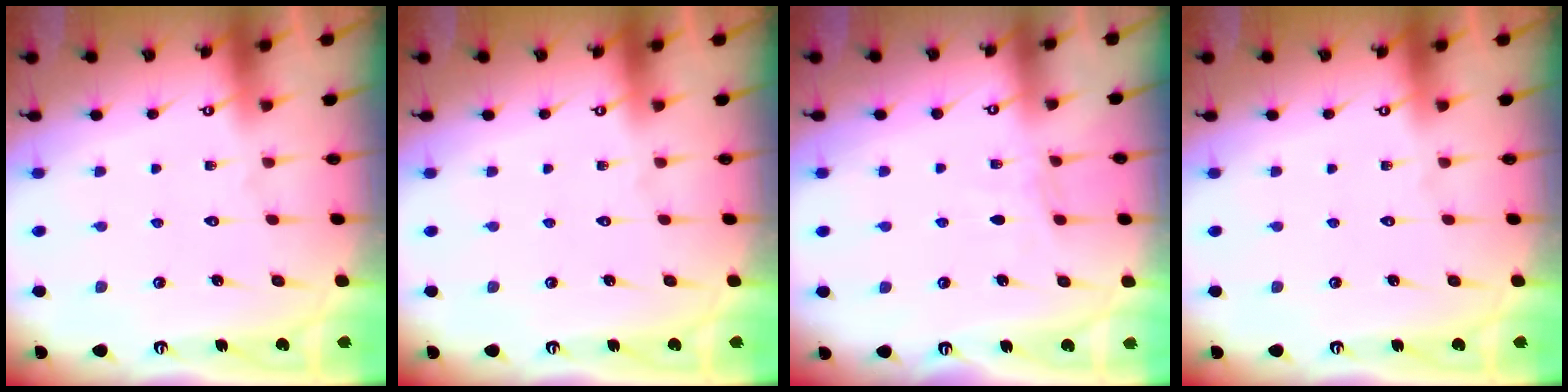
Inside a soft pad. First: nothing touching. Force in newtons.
{"total": 0.0}
{"total": 2.9, "press": 2.9, "slide": 0.5}
{"total": 0.0}